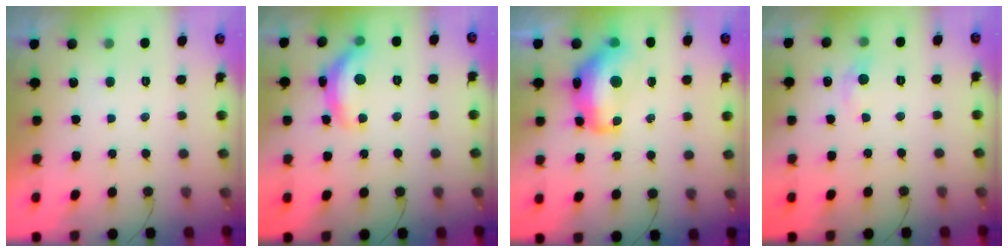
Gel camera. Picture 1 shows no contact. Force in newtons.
{"total": 14.2, "press": 14.2, "slide": 0.9}
{"total": 14.1, "press": 14.0, "slide": 1.5}
{"total": 4.9, "press": 4.9, "slide": 0.6}